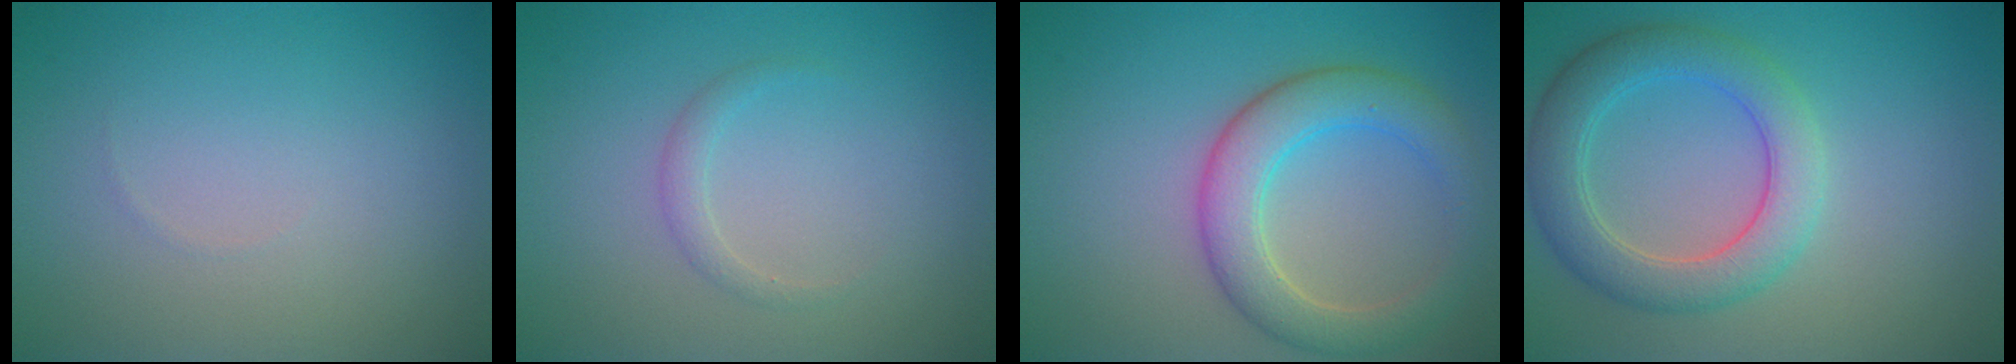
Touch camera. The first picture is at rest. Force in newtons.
{"total": 1.1, "press": 1.1, "slide": 0.0}
{"total": 5.3, "press": 5.3, "slide": 0.5}
{"total": 5.2, "press": 5.2, "slide": 0.2}